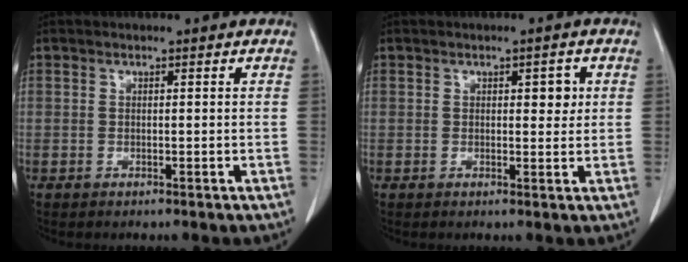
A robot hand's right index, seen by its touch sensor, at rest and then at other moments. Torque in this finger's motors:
{"motor_torque": [0.19, 0.17, 0.02, 0.01]}